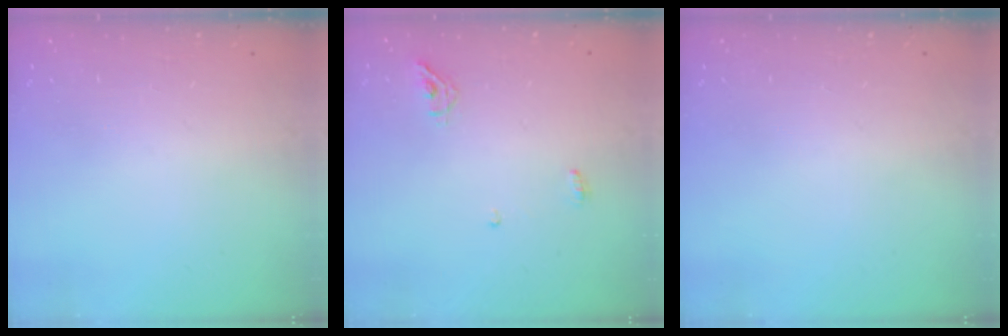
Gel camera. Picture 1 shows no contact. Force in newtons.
{"total": 5.1, "press": 5.0, "slide": 0.8}
{"total": 0.0}